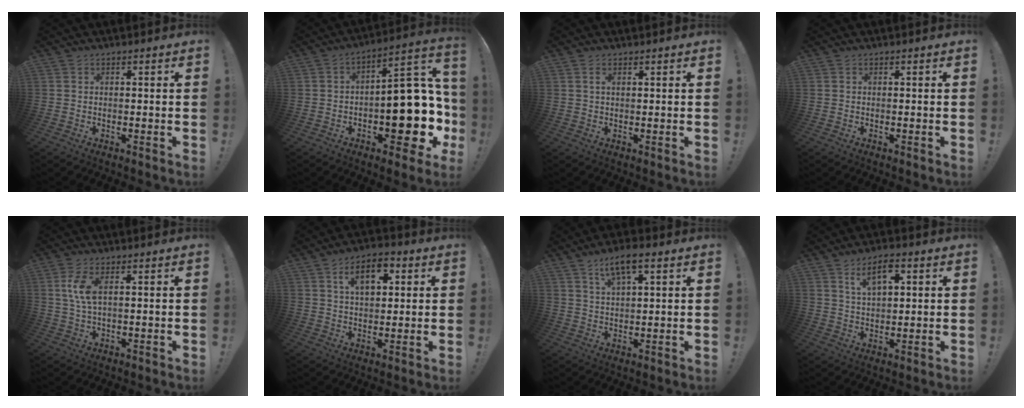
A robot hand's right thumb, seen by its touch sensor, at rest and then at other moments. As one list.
[{"total": 18.3, "force": [-3.7, 10.2, 14.8], "torque": [-0.145, 0.024, -0.047]}, {"total": 1.7, "force": [0.9, 0.7, 1.3], "torque": [-0.025, 0.001, 0.015]}, {"total": 0.0}, {"total": 6.2, "force": [1.6, 2.2, 5.5], "torque": [-0.105, -0.008, 0.021]}, {"total": 9.5, "force": [3.8, 5.4, 6.8], "torque": [-0.100, 0.003, 0.064]}, {"total": 7.4, "force": [4.3, 2.2, 5.6], "torque": [-0.088, -0.014, 0.073]}, {"total": 7.7, "force": [3.8, 3.5, 5.8], "torque": [-0.086, -0.009, 0.062]}]